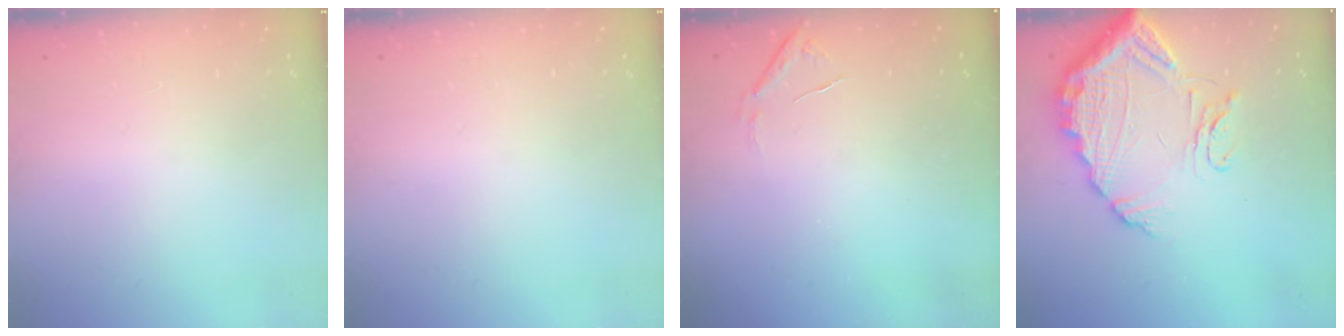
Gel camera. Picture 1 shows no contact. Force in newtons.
{"total": 0.0}
{"total": 6.3, "press": 6.3, "slide": 0.3}
{"total": 14.4, "press": 14.3, "slide": 1.5}